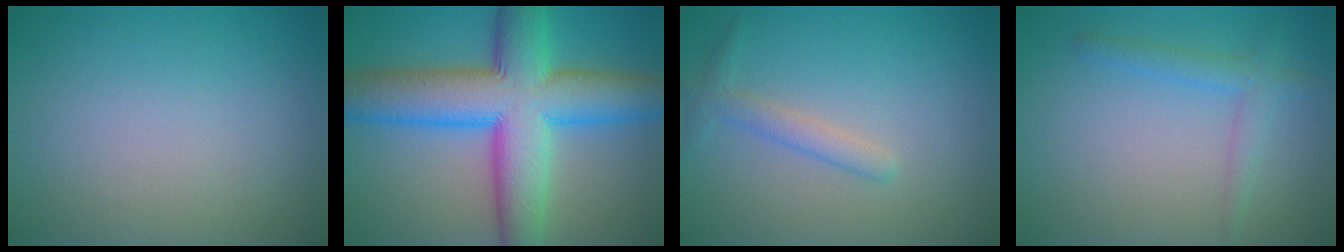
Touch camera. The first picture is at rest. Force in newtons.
{"total": 11.9, "press": 11.9, "slide": 0.4}
{"total": 1.8, "press": 1.8, "slide": 0.1}
{"total": 2.2, "press": 2.2, "slide": 0.0}